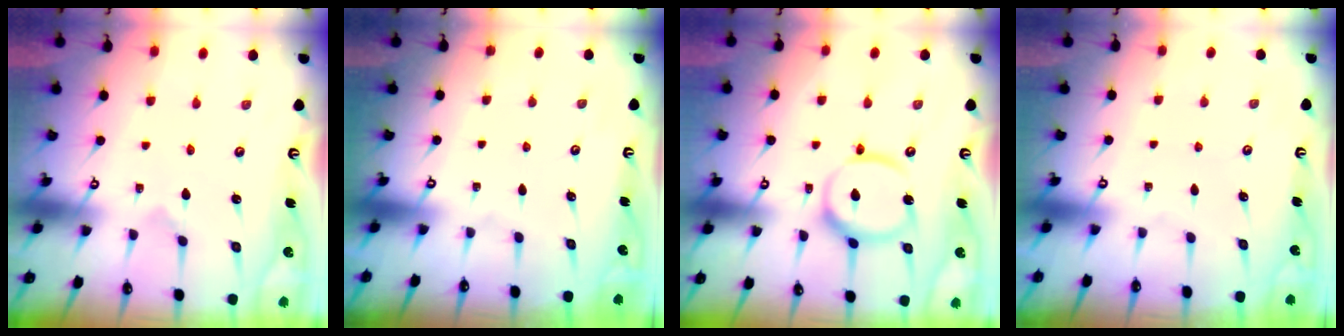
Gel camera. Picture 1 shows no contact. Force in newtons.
{"total": 0.0}
{"total": 12.1, "press": 12.1, "slide": 1.4}
{"total": 0.0}